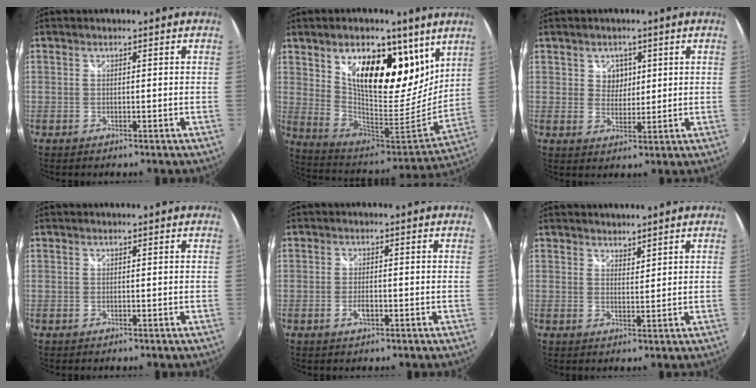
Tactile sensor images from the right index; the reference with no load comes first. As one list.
[{"total": 22.0, "force": [11.3, 10.5, 15.7], "torque": [-0.261, -0.004, 0.200]}, {"total": 3.8, "force": [1.5, 3.3, 1.1], "torque": [-0.011, 0.006, 0.027]}, {"total": 0.0}, {"total": 2.5, "force": [-1.0, 1.2, 1.9], "torque": [-0.035, -0.002, -0.017]}, {"total": 2.0, "force": [1.9, 0.6, 0.3], "torque": [-0.001, 0.002, 0.032]}]